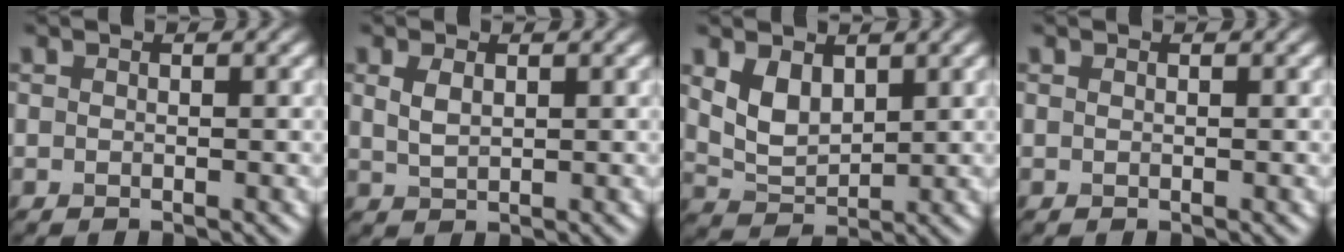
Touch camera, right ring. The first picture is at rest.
{"total": 1.7, "force": [0.7, 0.9, 1.3], "torque": [-0.030, -0.002, 0.019]}
{"total": 3.6, "force": [1.6, 2.2, 2.4], "torque": [-0.055, -0.005, 0.038]}
{"total": 0.0}